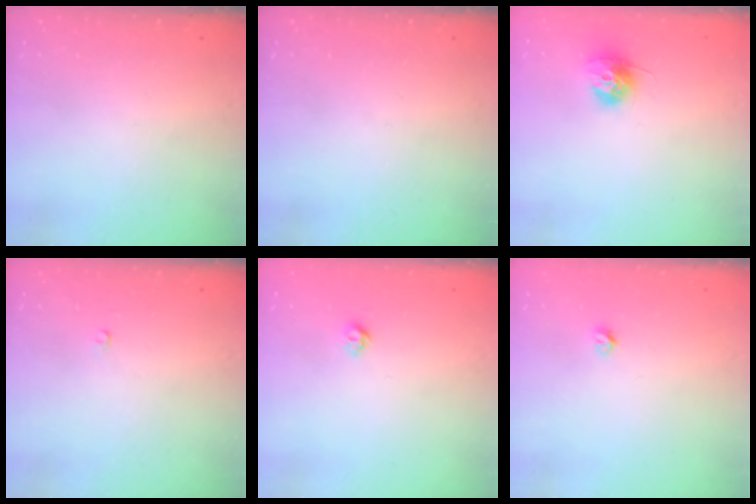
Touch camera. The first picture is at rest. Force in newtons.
{"total": 0.0}
{"total": 11.2, "press": 11.2, "slide": 0.7}
{"total": 2.0, "press": 2.0, "slide": 0.4}
{"total": 5.3, "press": 5.3, "slide": 0.8}
{"total": 3.2, "press": 3.2, "slide": 0.3}